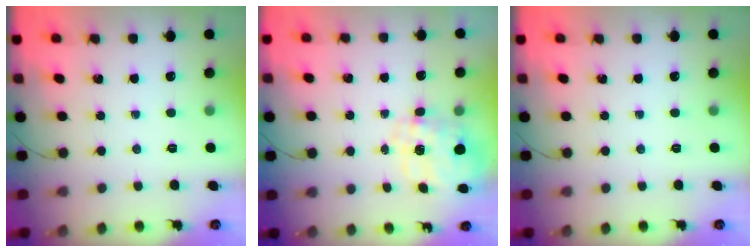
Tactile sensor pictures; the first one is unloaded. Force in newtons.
{"total": 9.0, "press": 8.9, "slide": 1.2}
{"total": 0.0}